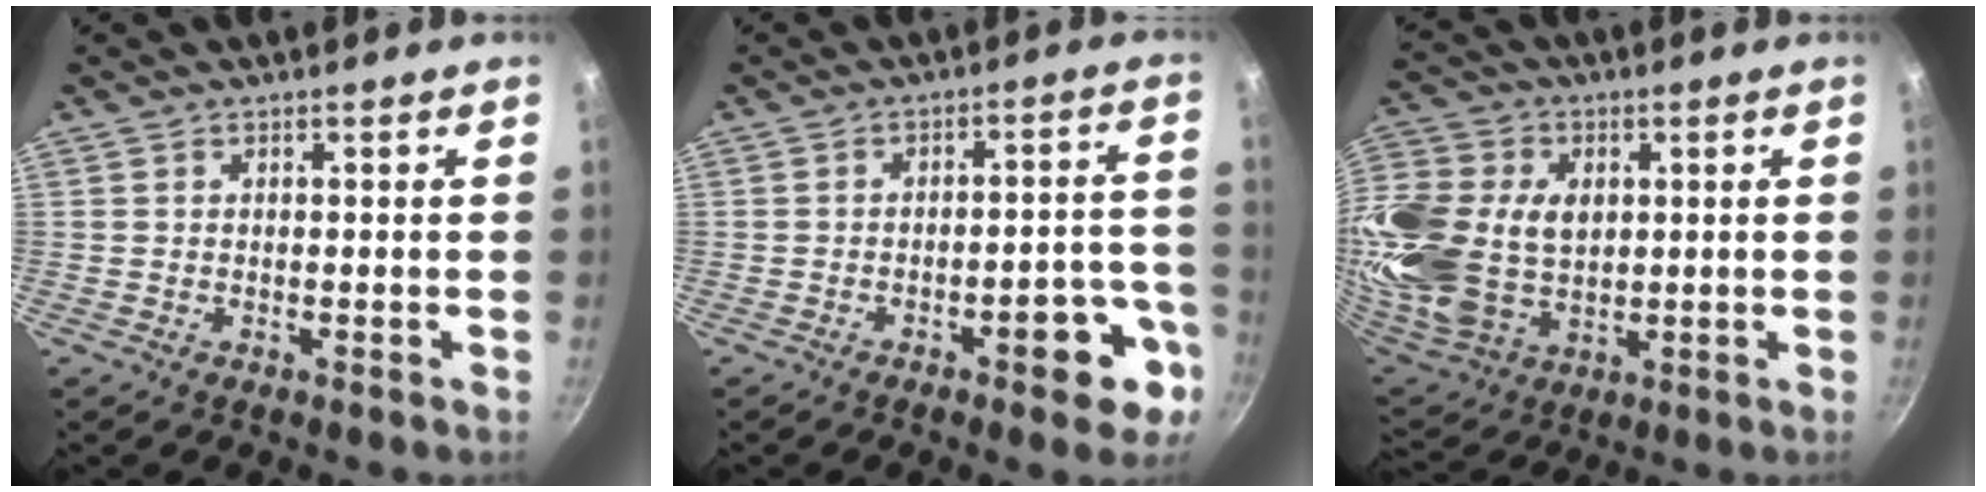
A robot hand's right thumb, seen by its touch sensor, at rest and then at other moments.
{"total": 9.8, "force": [-4.6, 3.7, 7.8], "torque": [-0.071, 0.039, -0.053]}
{"total": 25.8, "force": [2.5, 19.0, 17.3], "torque": [-0.400, 0.010, 0.057]}